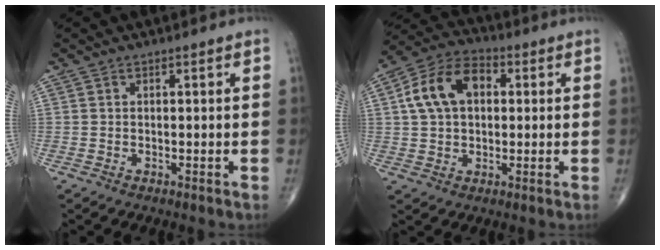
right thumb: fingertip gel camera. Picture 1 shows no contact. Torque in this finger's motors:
{"motor_torque": [1.38, 1.50, 0.18, -0.13, 0.12]}